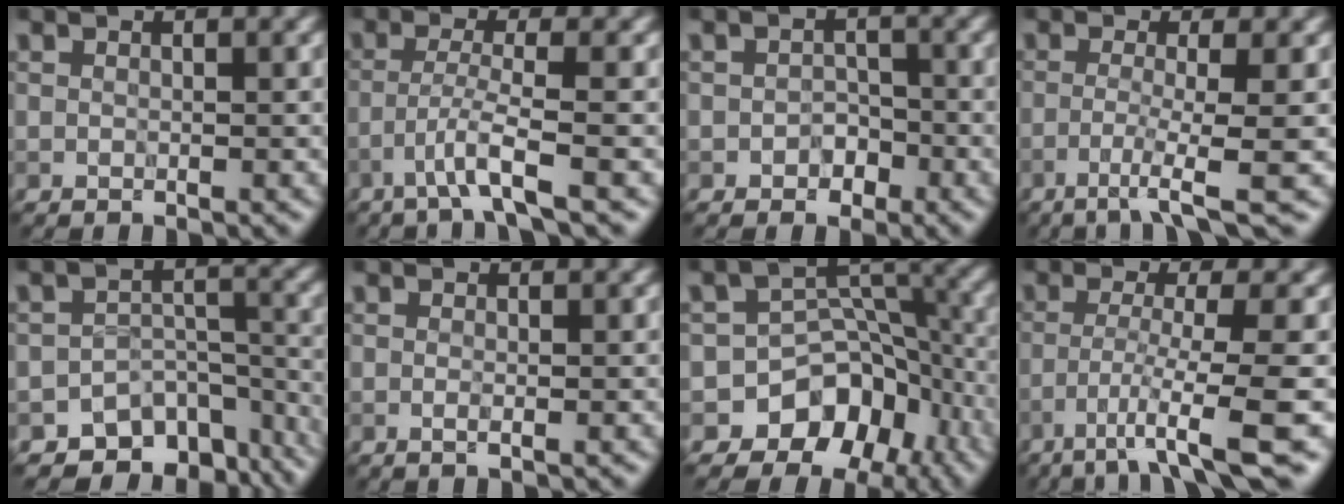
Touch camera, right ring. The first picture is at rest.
{"total": 3.2, "force": [-1.8, 0.0, 2.7], "torque": [-0.045, 0.010, -0.049]}
{"total": 1.8, "force": [-1.0, 1.4, 0.6], "torque": [-0.004, 0.004, -0.019]}
{"total": 4.5, "force": [-1.9, 0.3, 4.0], "torque": [-0.067, -0.001, -0.046]}
{"total": 9.4, "force": [-7.2, 5.7, 2.4], "torque": [-0.008, -0.002, -0.088]}
{"total": 0.8, "force": [0.0, 0.2, 0.8], "torque": [-0.011, -0.006, -0.003]}
{"total": 7.8, "force": [-4.4, 6.2, 1.8], "torque": [-0.003, 0.022, -0.085]}
{"total": 6.5, "force": [-3.4, 0.4, 5.5], "torque": [-0.084, -0.004, -0.061]}